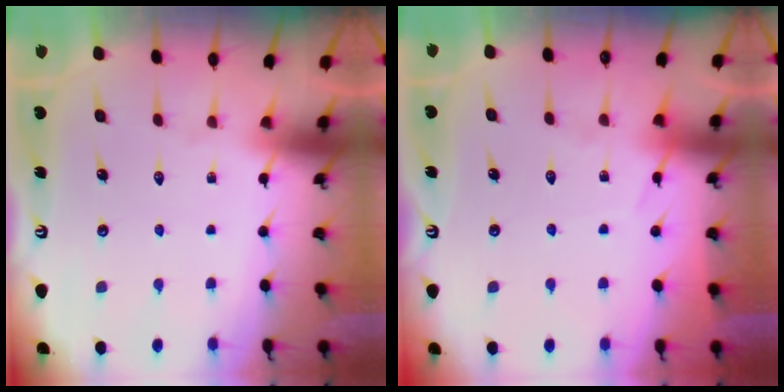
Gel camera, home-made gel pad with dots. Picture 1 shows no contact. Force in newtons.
{"total": 5.8, "press": 5.7, "slide": 0.7}